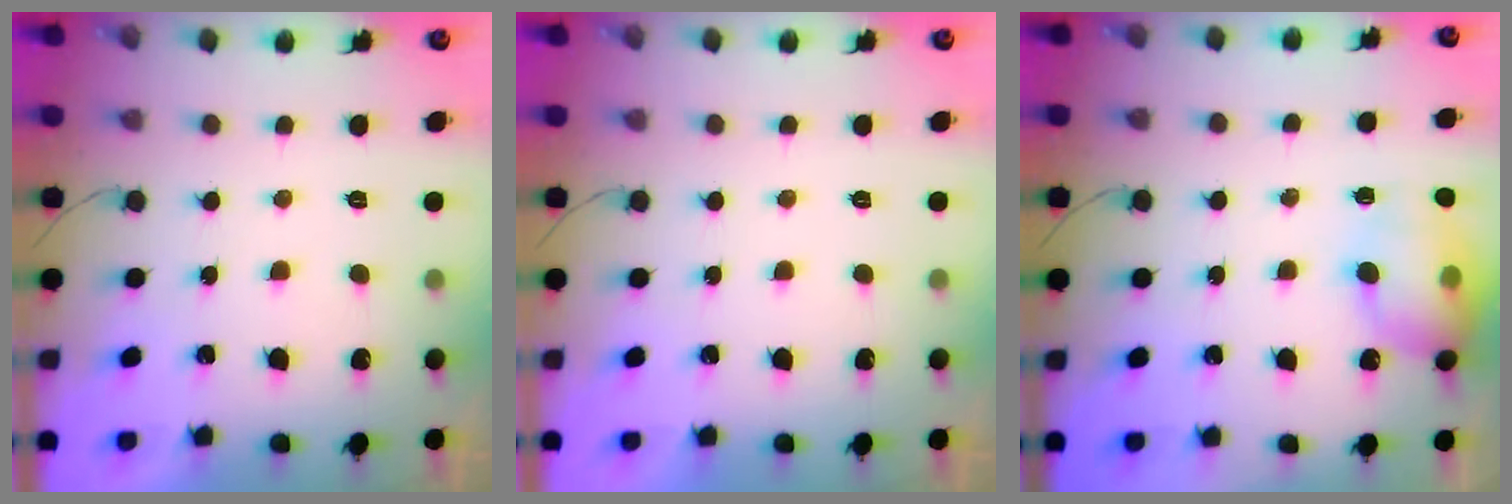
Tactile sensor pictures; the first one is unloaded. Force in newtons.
{"total": 0.0}
{"total": 15.0, "press": 14.8, "slide": 2.5}